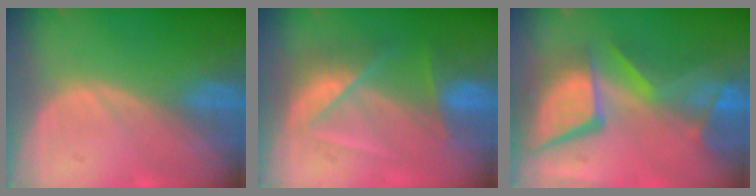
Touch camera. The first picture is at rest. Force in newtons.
{"total": 7.4, "press": 6.5, "slide": 3.5}
{"total": 12.9, "press": 10.6, "slide": 7.3}